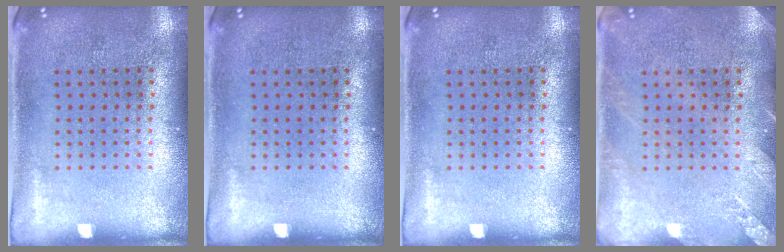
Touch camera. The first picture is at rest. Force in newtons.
{"total": 0.0}
{"total": 0.0}
{"total": 1.9, "press": 1.9, "slide": 0.2}